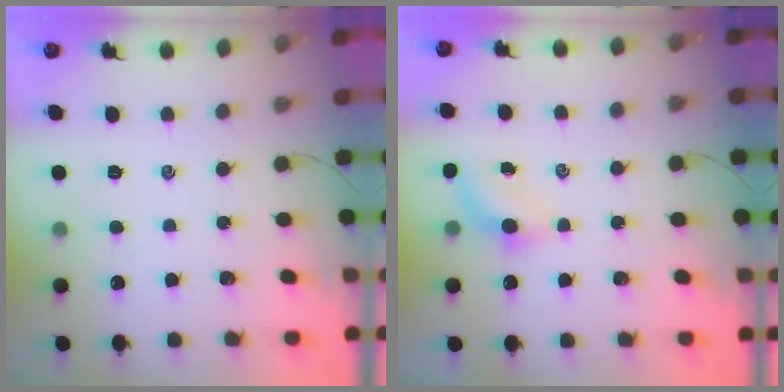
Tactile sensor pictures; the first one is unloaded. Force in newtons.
{"total": 5.8, "press": 5.7, "slide": 0.9}